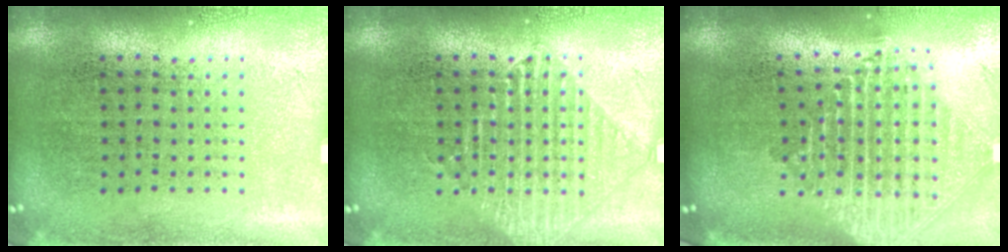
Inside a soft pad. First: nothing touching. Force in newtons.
{"total": 1.9, "press": 1.8, "slide": 0.4}
{"total": 2.4, "press": 1.8, "slide": 1.5}